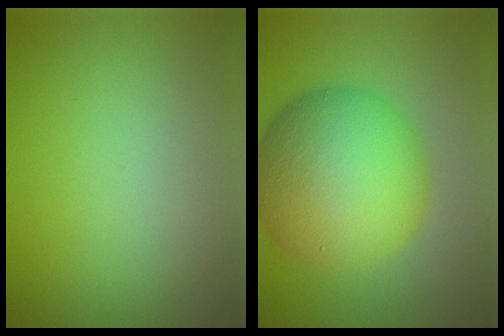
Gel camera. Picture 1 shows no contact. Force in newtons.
{"total": 11.5, "press": 11.5, "slide": 0.1}